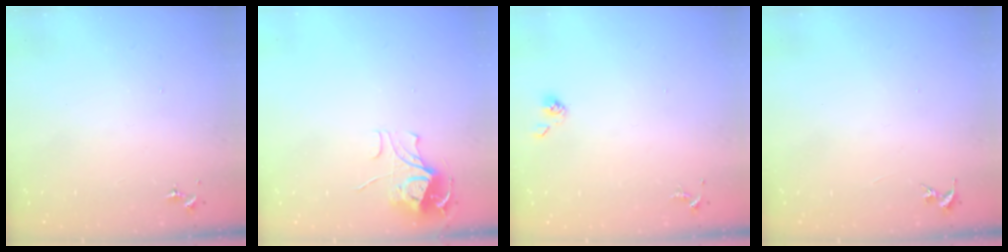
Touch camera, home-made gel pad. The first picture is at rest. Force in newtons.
{"total": 8.8, "press": 8.8, "slide": 0.7}
{"total": 4.2, "press": 4.0, "slide": 1.1}
{"total": 0.0}